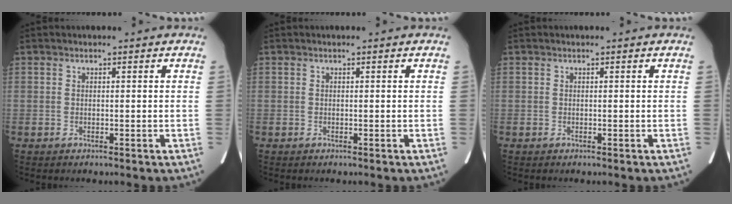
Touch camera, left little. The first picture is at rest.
{"total": 0.0}
{"total": 0.0}